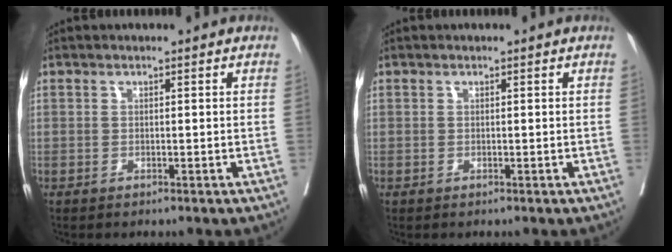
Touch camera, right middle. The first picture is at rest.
{"total": 0.0}